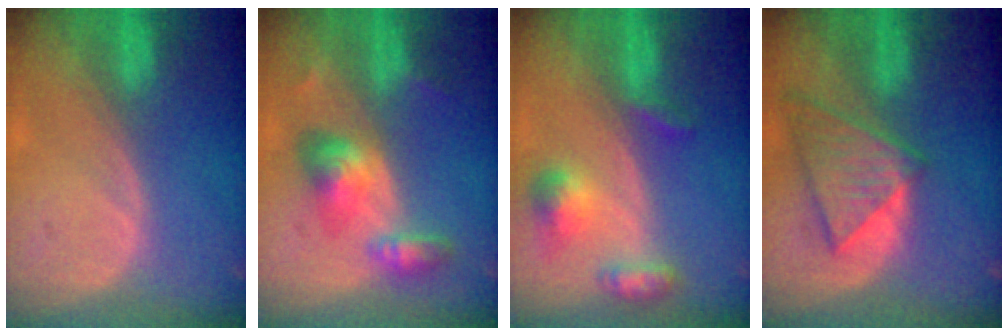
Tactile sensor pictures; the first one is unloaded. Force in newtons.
{"total": 6.3, "press": 5.8, "slide": 2.4}
{"total": 5.7, "press": 5.3, "slide": 2.1}
{"total": 8.2, "press": 7.3, "slide": 3.8}